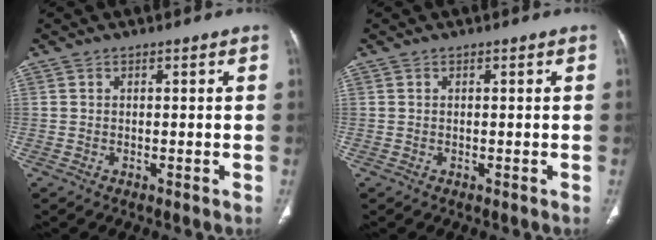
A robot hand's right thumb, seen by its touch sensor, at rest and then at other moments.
{"total": 0.0}